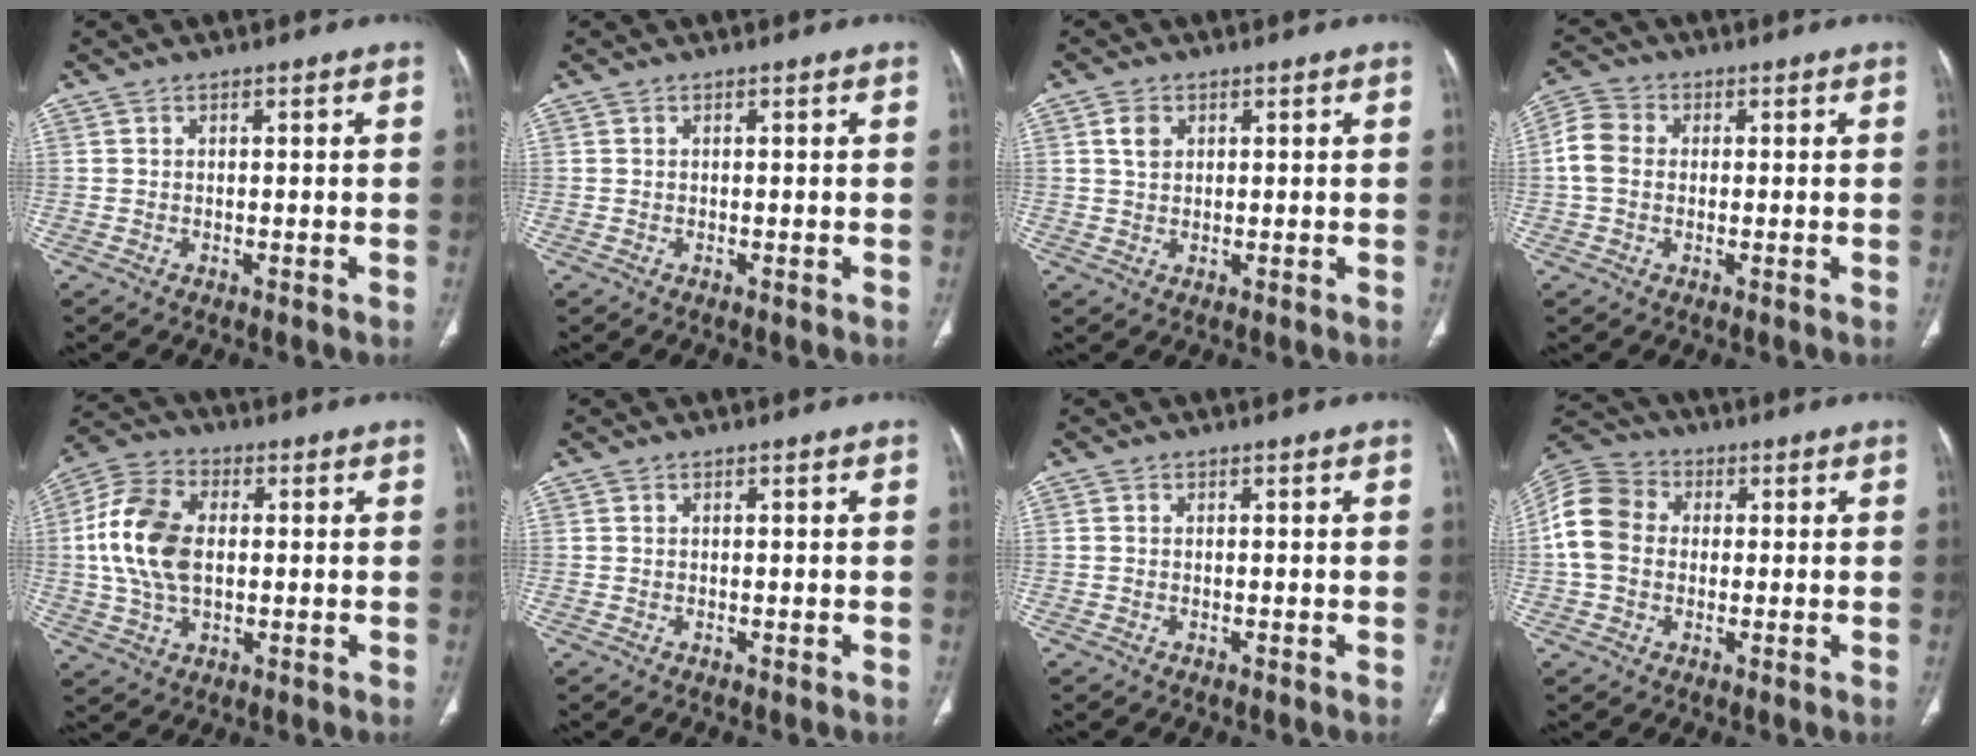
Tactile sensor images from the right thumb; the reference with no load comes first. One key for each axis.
{"total": 0.0}
{"total": 2.9, "fx": 1.1, "fy": 2.1, "fz": 1.7, "tx": -0.021, "ty": 0.000, "tz": 0.023}
{"total": 5.8, "fx": 0.0, "fy": 4.7, "fz": 3.5, "tx": -0.074, "ty": 0.016, "tz": -0.008}
{"total": 13.7, "fx": 0.8, "fy": 8.6, "fz": 10.6, "tx": -0.213, "ty": 0.016, "tz": 0.014}
{"total": 0.0}
{"total": 0.0}
{"total": 10.5, "fx": 0.3, "fy": 8.5, "fz": 6.2, "tx": -0.123, "ty": 0.028, "tz": -0.007}